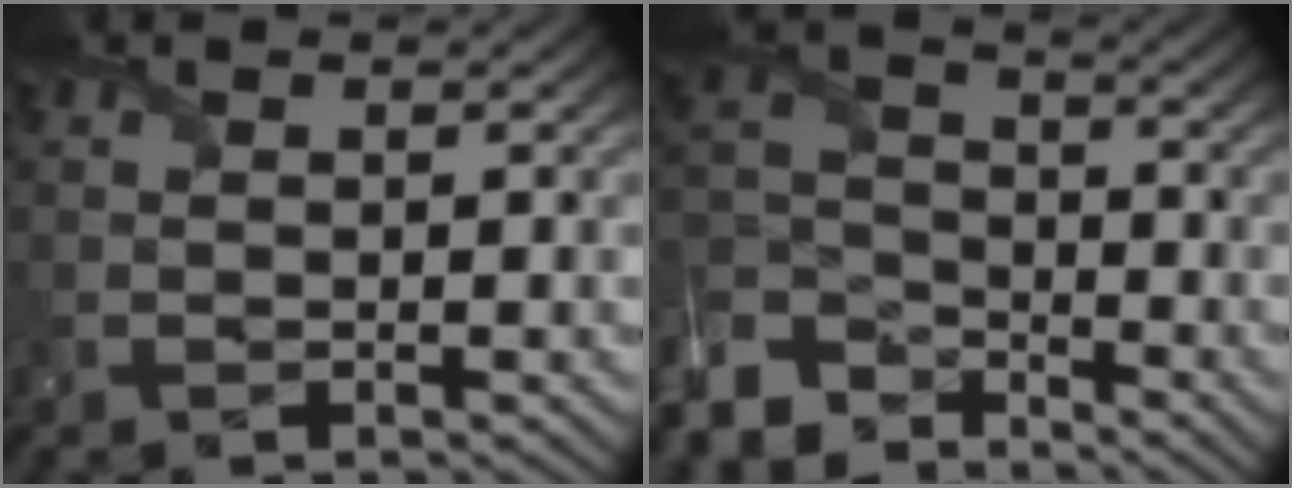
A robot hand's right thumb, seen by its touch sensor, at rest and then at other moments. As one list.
[{"total": 9.8, "force": [-7.4, 5.3, 3.6], "torque": [-0.108, -0.019, -0.156]}]